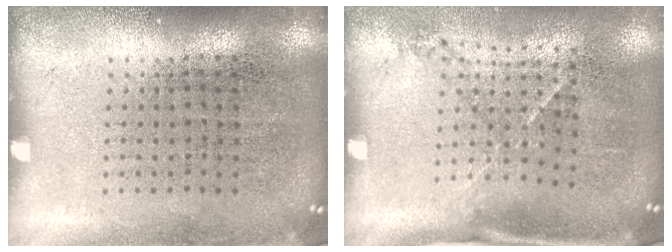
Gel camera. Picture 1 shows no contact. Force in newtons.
{"total": 1.6, "press": 1.0, "slide": 1.3}